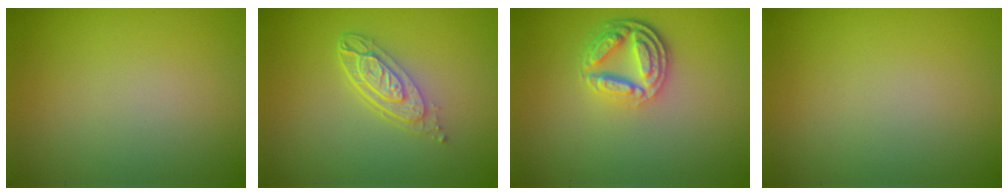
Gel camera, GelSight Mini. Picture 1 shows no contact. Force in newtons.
{"total": 3.9, "press": 2.8, "slide": 2.6}
{"total": 4.6, "press": 3.5, "slide": 3.0}
{"total": 0.0}